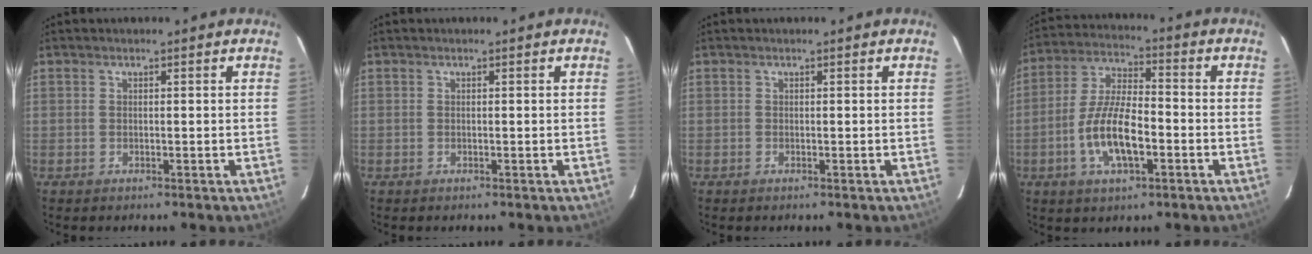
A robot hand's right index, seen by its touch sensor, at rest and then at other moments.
{"total": 0.0}
{"total": 0.0}
{"total": 11.7, "force": [-3.8, 4.4, 10.2], "torque": [-0.209, 0.001, -0.071]}